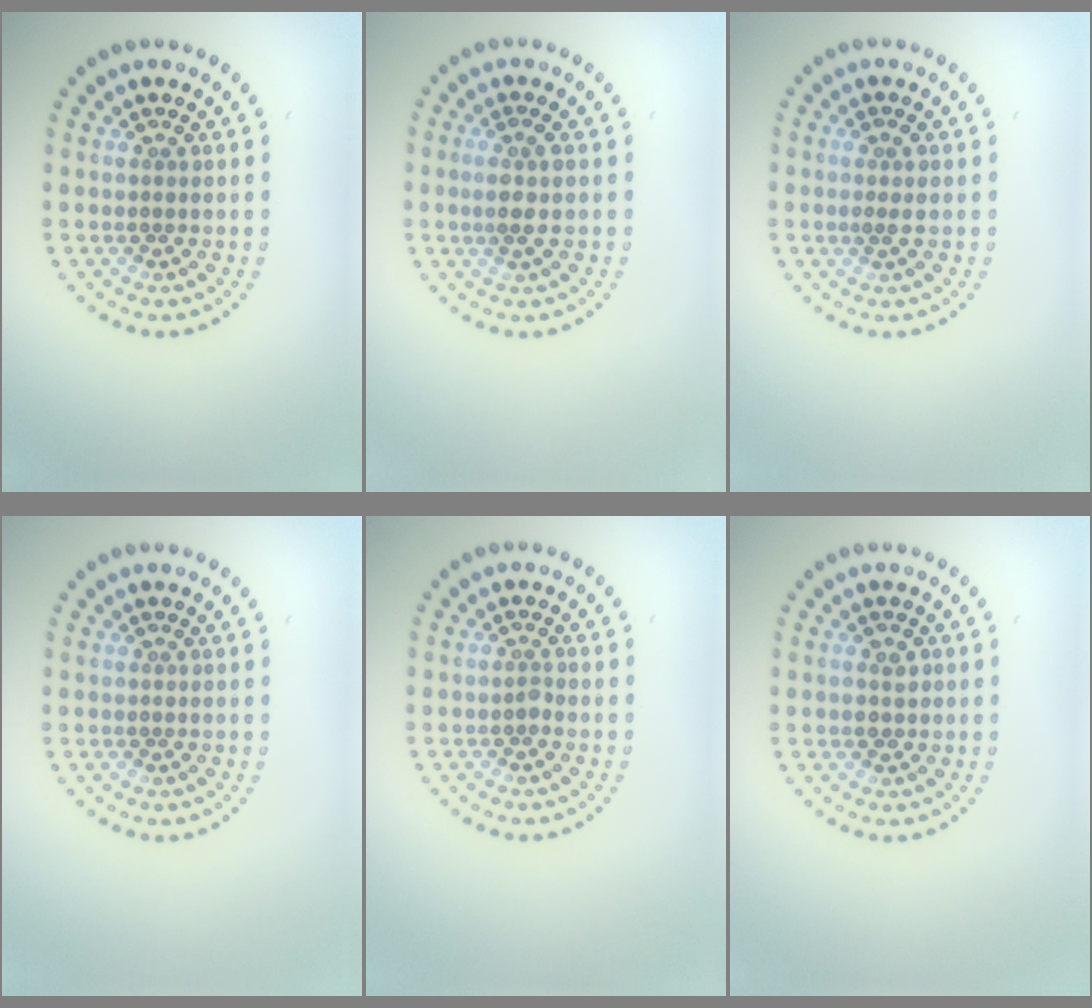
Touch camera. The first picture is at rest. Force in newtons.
{"total": 1.9, "press": 1.5, "slide": 1.1}
{"total": 1.1, "press": 1.0, "slide": 0.5}
{"total": 0.0}
{"total": 0.6, "press": 0.3, "slide": 0.4}
{"total": 1.5, "press": 1.5, "slide": 0.2}